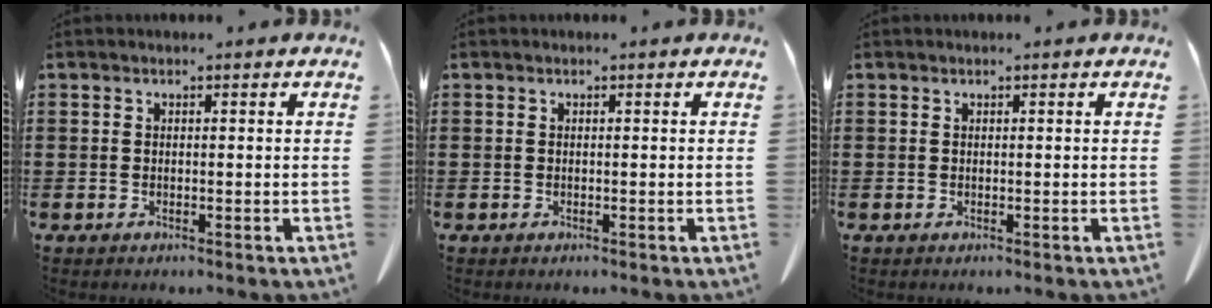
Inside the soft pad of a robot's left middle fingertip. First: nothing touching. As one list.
[{"total": 0.0}, {"total": 0.0}]